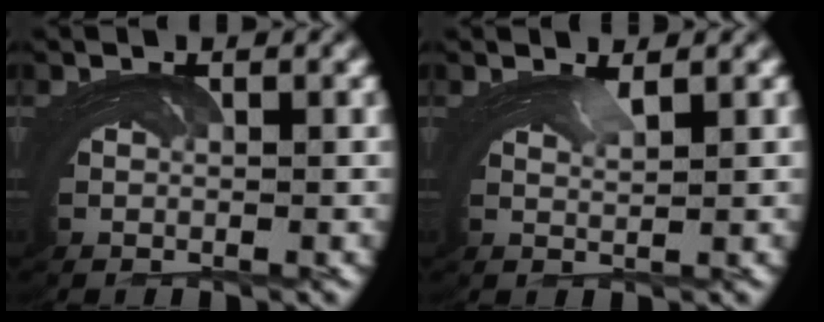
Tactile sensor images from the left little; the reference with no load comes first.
{"total": 2.7, "force": [1.5, -1.9, -1.3], "torque": [0.026, 0.010, 0.018]}